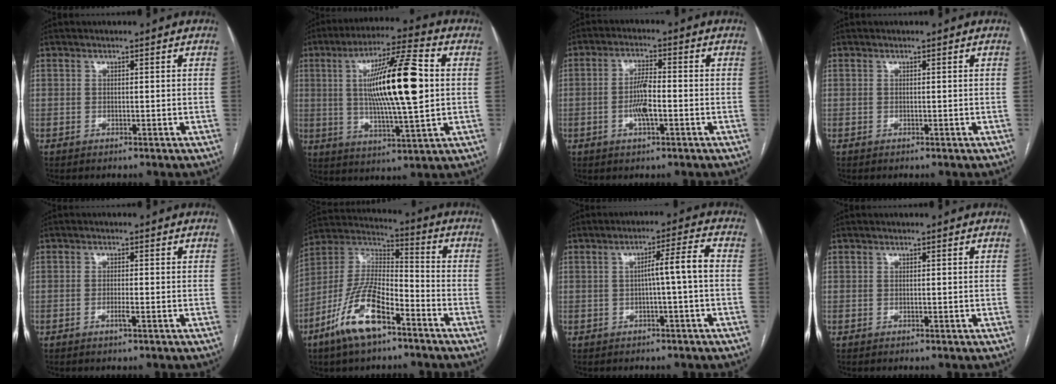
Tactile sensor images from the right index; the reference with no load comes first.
{"total": 16.9, "force": [2.0, 1.8, 16.7], "torque": [-0.290, 0.009, 0.032]}
{"total": 5.1, "force": [-1.3, 1.1, 4.9], "torque": [-0.100, 0.003, -0.023]}
{"total": 0.0}
{"total": 1.6, "force": [-0.7, 0.1, 1.4], "torque": [-0.028, -0.001, -0.013]}
{"total": 14.6, "force": [-8.2, 4.9, 11.0], "torque": [-0.231, 0.002, -0.151]}
{"total": 5.0, "force": [-0.5, -0.6, 5.0], "torque": [-0.075, 0.015, -0.006]}
{"total": 0.0}